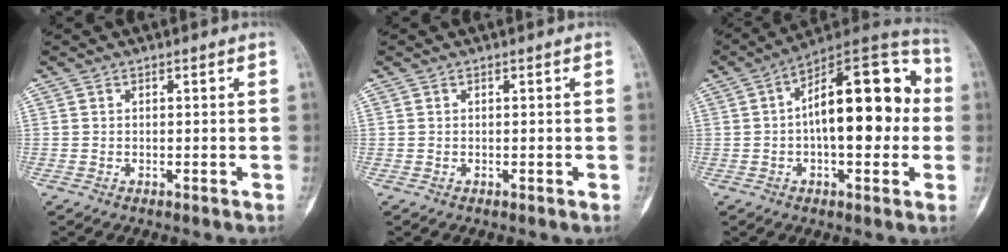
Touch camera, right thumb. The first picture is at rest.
{"total": 0.0}
{"total": 20.9, "force": [1.0, 9.5, 18.5], "torque": [-0.249, 0.036, 0.005]}